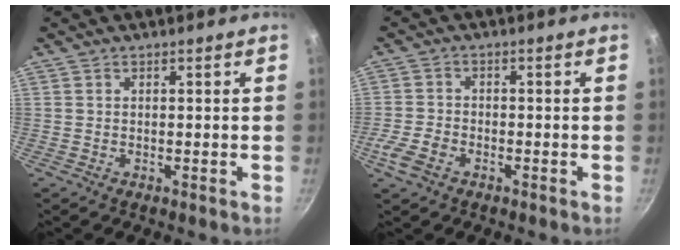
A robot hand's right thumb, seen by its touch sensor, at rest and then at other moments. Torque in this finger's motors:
{"motor_torque": [1.90, 1.76, 0.50, -0.83, 0.08]}